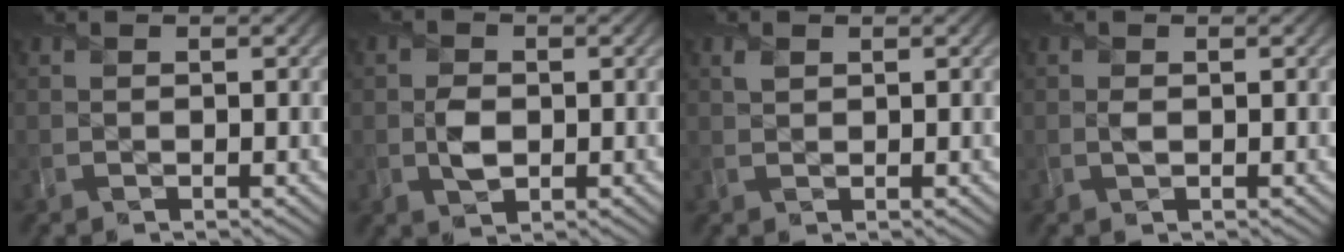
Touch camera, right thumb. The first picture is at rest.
{"total": 2.7, "force": [-0.2, 2.0, 1.8], "torque": [-0.039, -0.001, -0.005]}
{"total": 0.9, "force": [0.7, 0.5, 0.3], "torque": [-0.010, 0.001, 0.014]}
{"total": 0.7, "force": [0.2, 0.4, 0.5], "torque": [-0.011, 0.001, 0.002]}